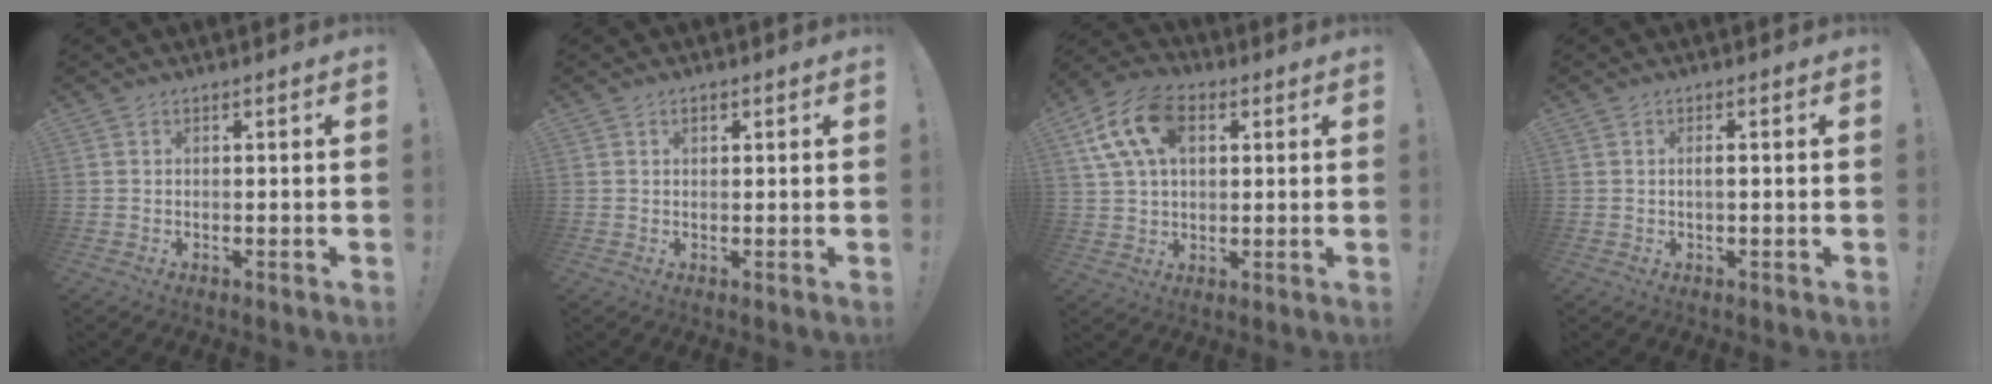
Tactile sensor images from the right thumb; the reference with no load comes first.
{"total": 1.2, "force": [0.6, 0.7, 0.8], "torque": [-0.017, 0.003, 0.011]}
{"total": 14.9, "force": [5.2, 10.0, 9.7], "torque": [-0.179, -0.004, 0.102]}
{"total": 1.5, "force": [-0.3, 0.0, 1.5], "torque": [-0.026, -0.001, -0.007]}